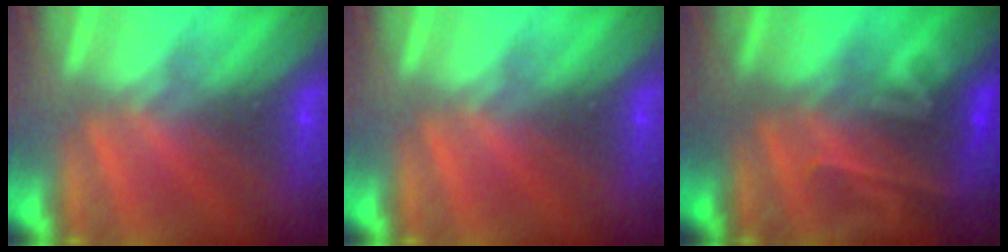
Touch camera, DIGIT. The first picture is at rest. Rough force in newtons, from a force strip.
{"total": 0.0}
{"total": 2.2}